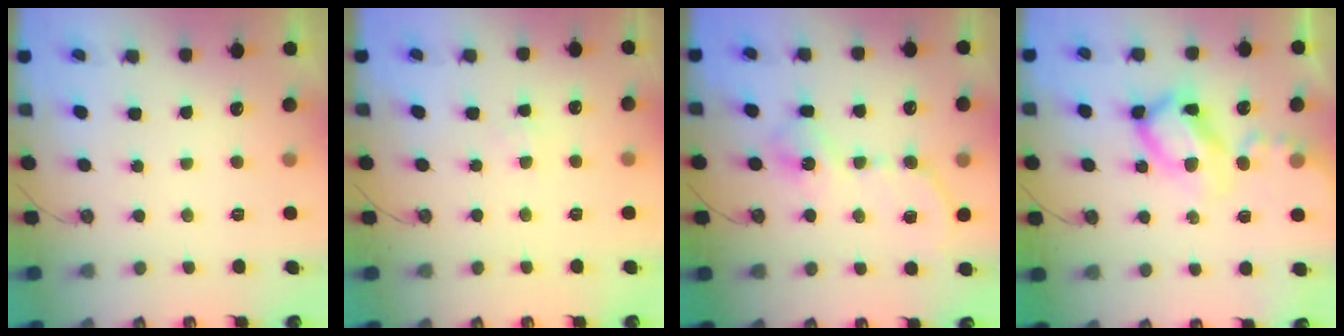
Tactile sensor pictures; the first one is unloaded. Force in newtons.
{"total": 2.5, "press": 2.4, "slide": 0.4}
{"total": 11.7, "press": 11.7, "slide": 0.4}
{"total": 15.2, "press": 15.2, "slide": 1.5}